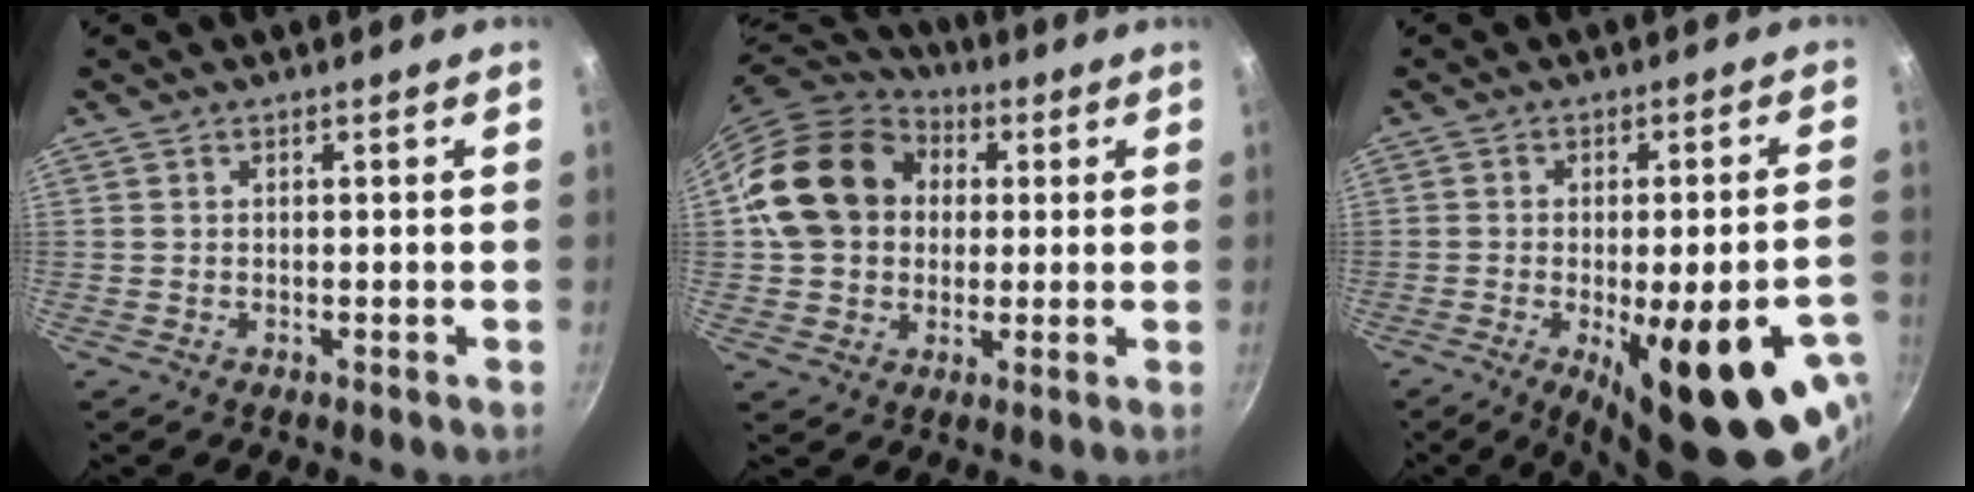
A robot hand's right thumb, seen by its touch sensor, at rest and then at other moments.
{"total": 17.7, "force": [3.1, 14.4, 9.7], "torque": [-0.149, 0.026, 0.046]}
{"total": 21.5, "force": [-8.4, 7.0, 18.5], "torque": [-0.204, 0.007, -0.097]}